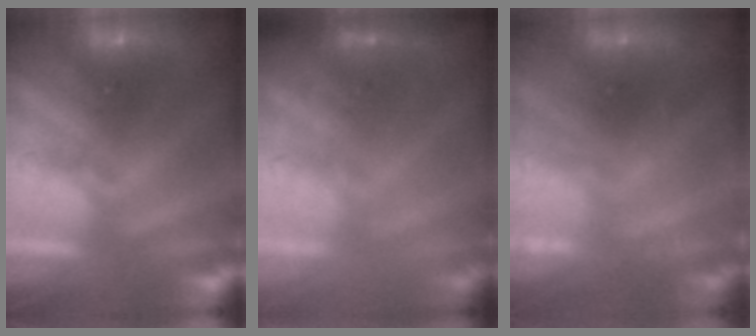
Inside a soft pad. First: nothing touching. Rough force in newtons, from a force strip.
{"total": 1.8}
{"total": 2.2}